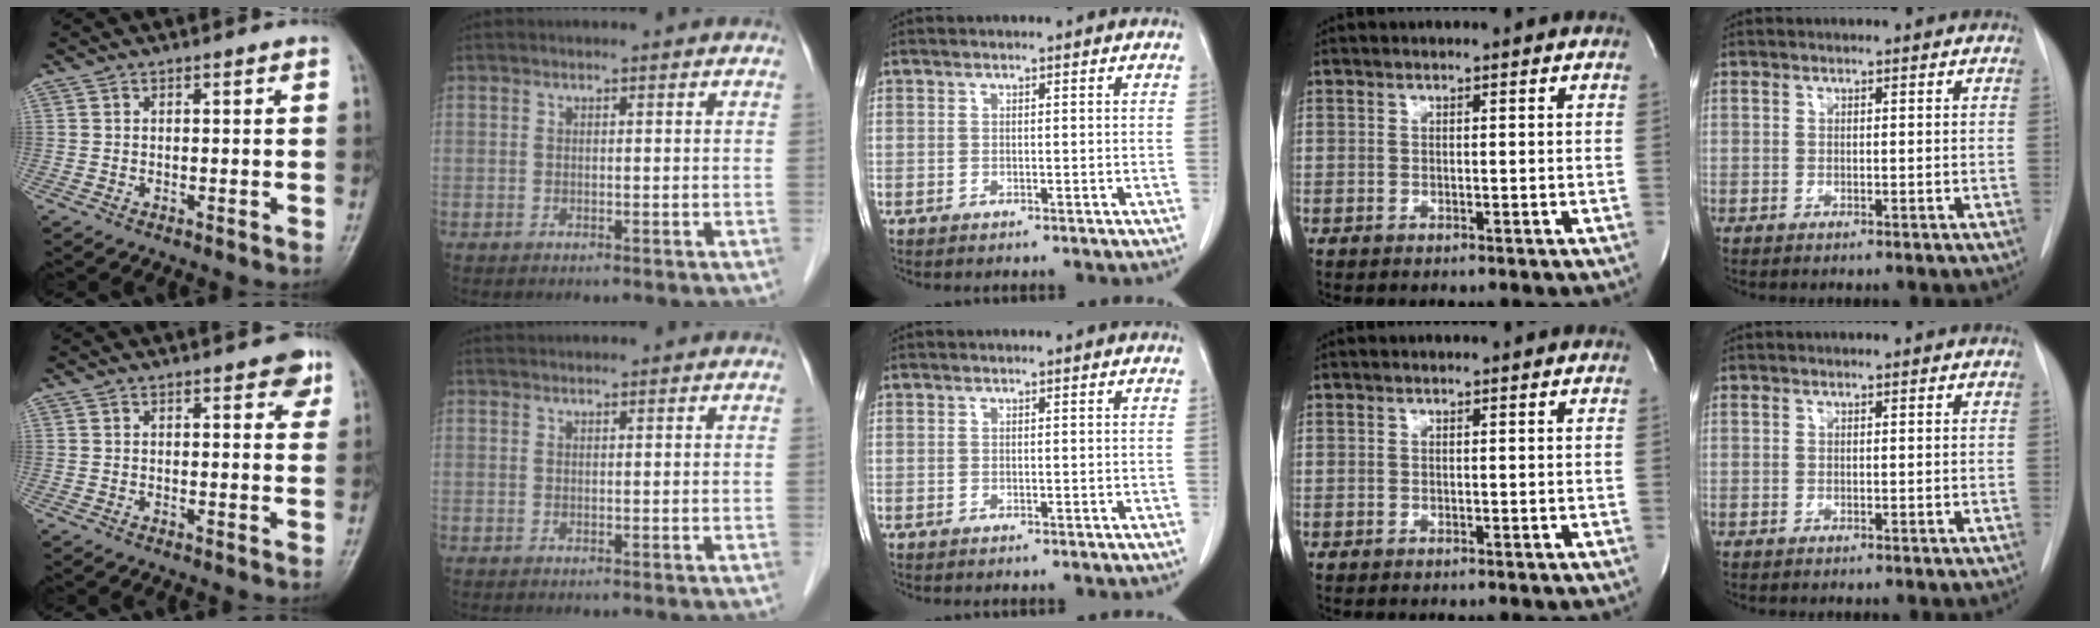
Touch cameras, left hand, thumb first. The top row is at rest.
{"thumb": {"total": 3.3, "force": [2.0, 1.6, 2.1], "torque": [-0.002, -0.006, 0.018]}, "index": {"total": 2.2, "force": [2.1, 0.1, 0.5], "torque": [-0.006, 0.028, 0.034]}}